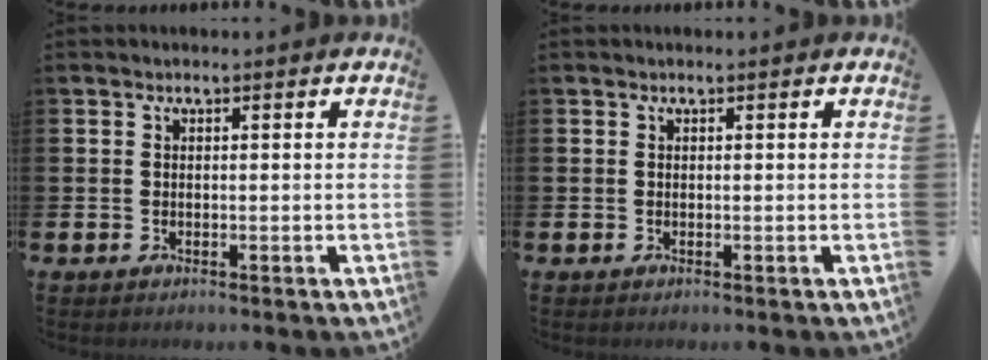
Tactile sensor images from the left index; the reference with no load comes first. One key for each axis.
{"total": 0.0}